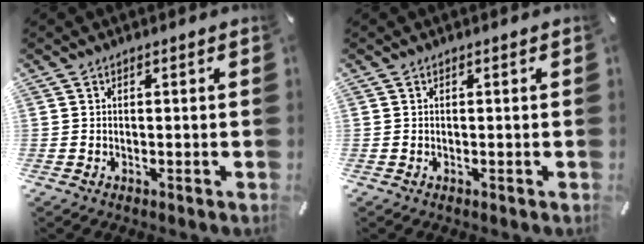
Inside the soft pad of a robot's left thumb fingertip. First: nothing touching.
{"total": 0.0}